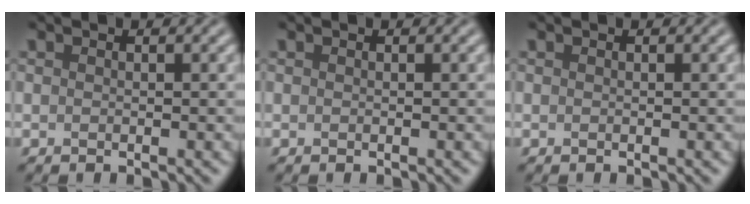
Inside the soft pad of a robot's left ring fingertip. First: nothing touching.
{"total": 0.0}
{"total": 0.0}